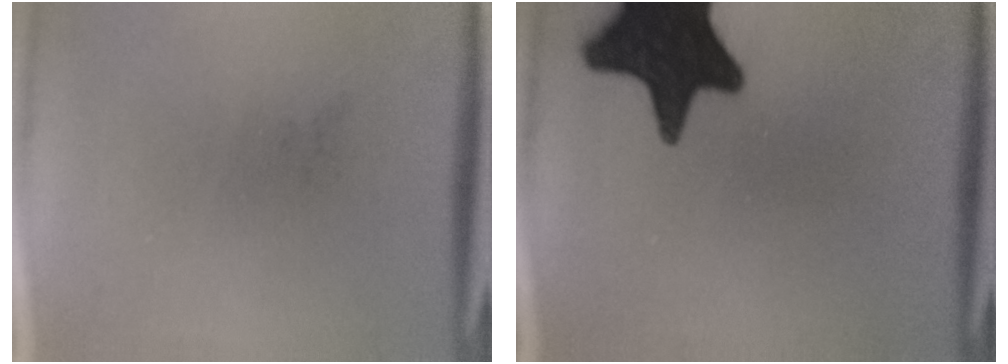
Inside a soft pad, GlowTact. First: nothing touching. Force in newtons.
{"total": 18.2}